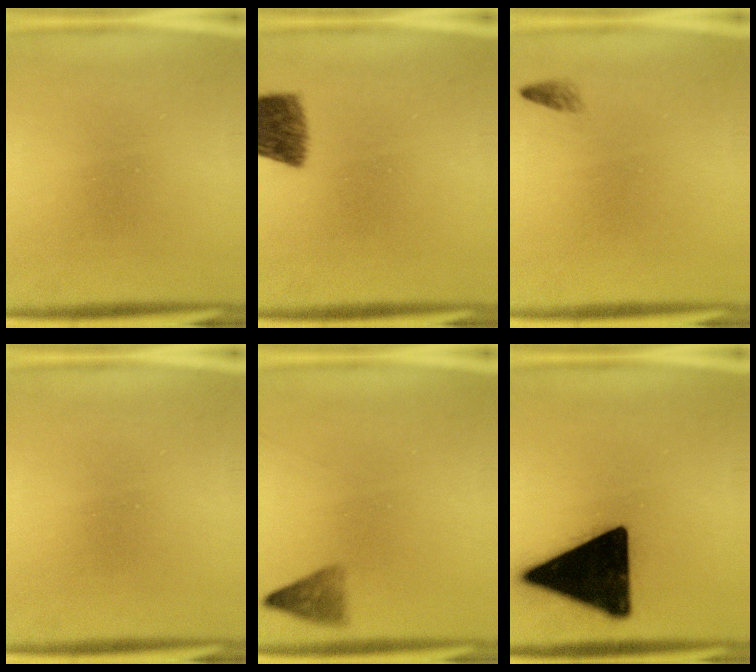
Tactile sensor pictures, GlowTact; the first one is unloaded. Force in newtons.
{"total": 7.9}
{"total": 0.8}
{"total": 0.0}
{"total": 2.0}
{"total": 19.0}